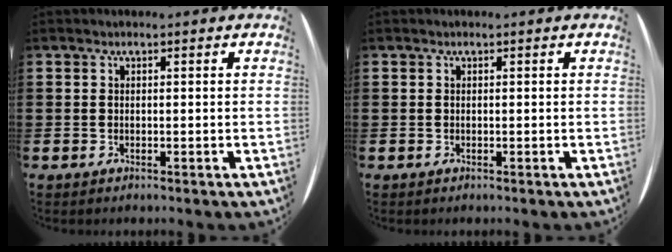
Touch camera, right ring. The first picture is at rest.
{"total": 0.0}